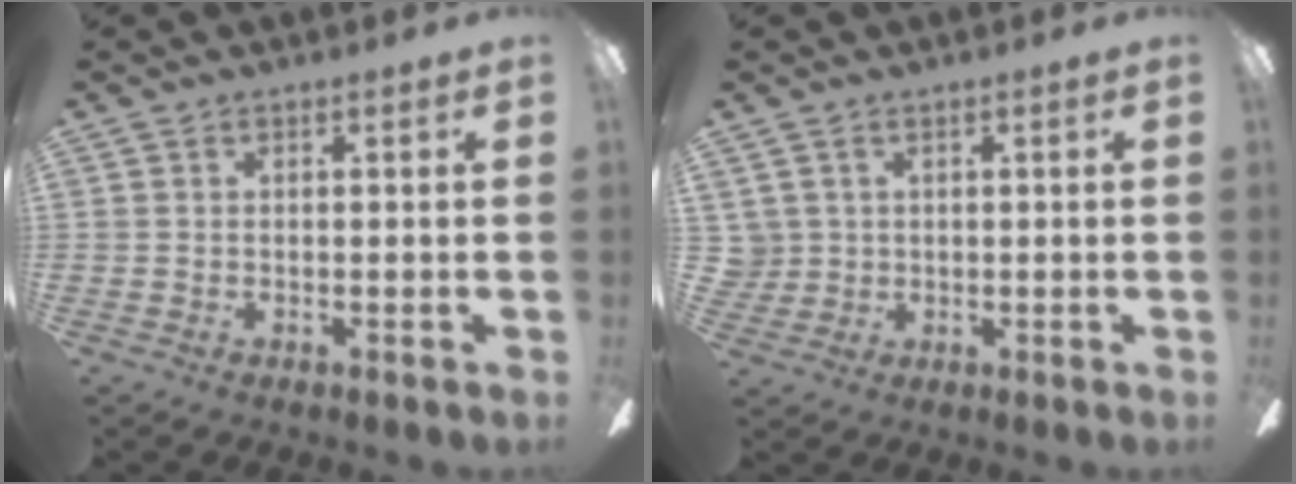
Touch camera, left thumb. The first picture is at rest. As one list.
[{"total": 3.0, "force": [1.0, 2.8, 0.2], "torque": [-0.014, 0.006, 0.021]}]